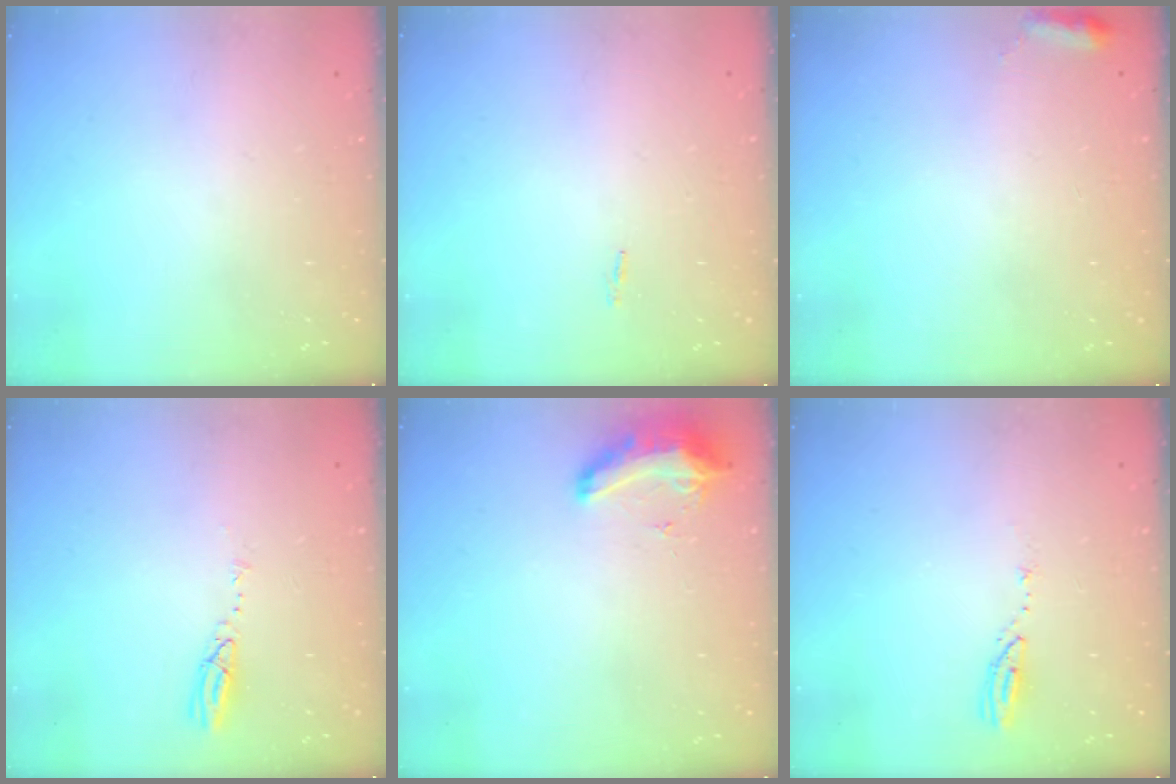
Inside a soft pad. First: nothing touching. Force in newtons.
{"total": 17.2, "press": 3.7, "slide": 16.8}
{"total": 5.1, "press": 5.0, "slide": 0.8}
{"total": 3.7, "press": 3.7, "slide": 0.2}
{"total": 9.4, "press": 9.4, "slide": 0.8}
{"total": 5.1, "press": 5.1, "slide": 0.5}